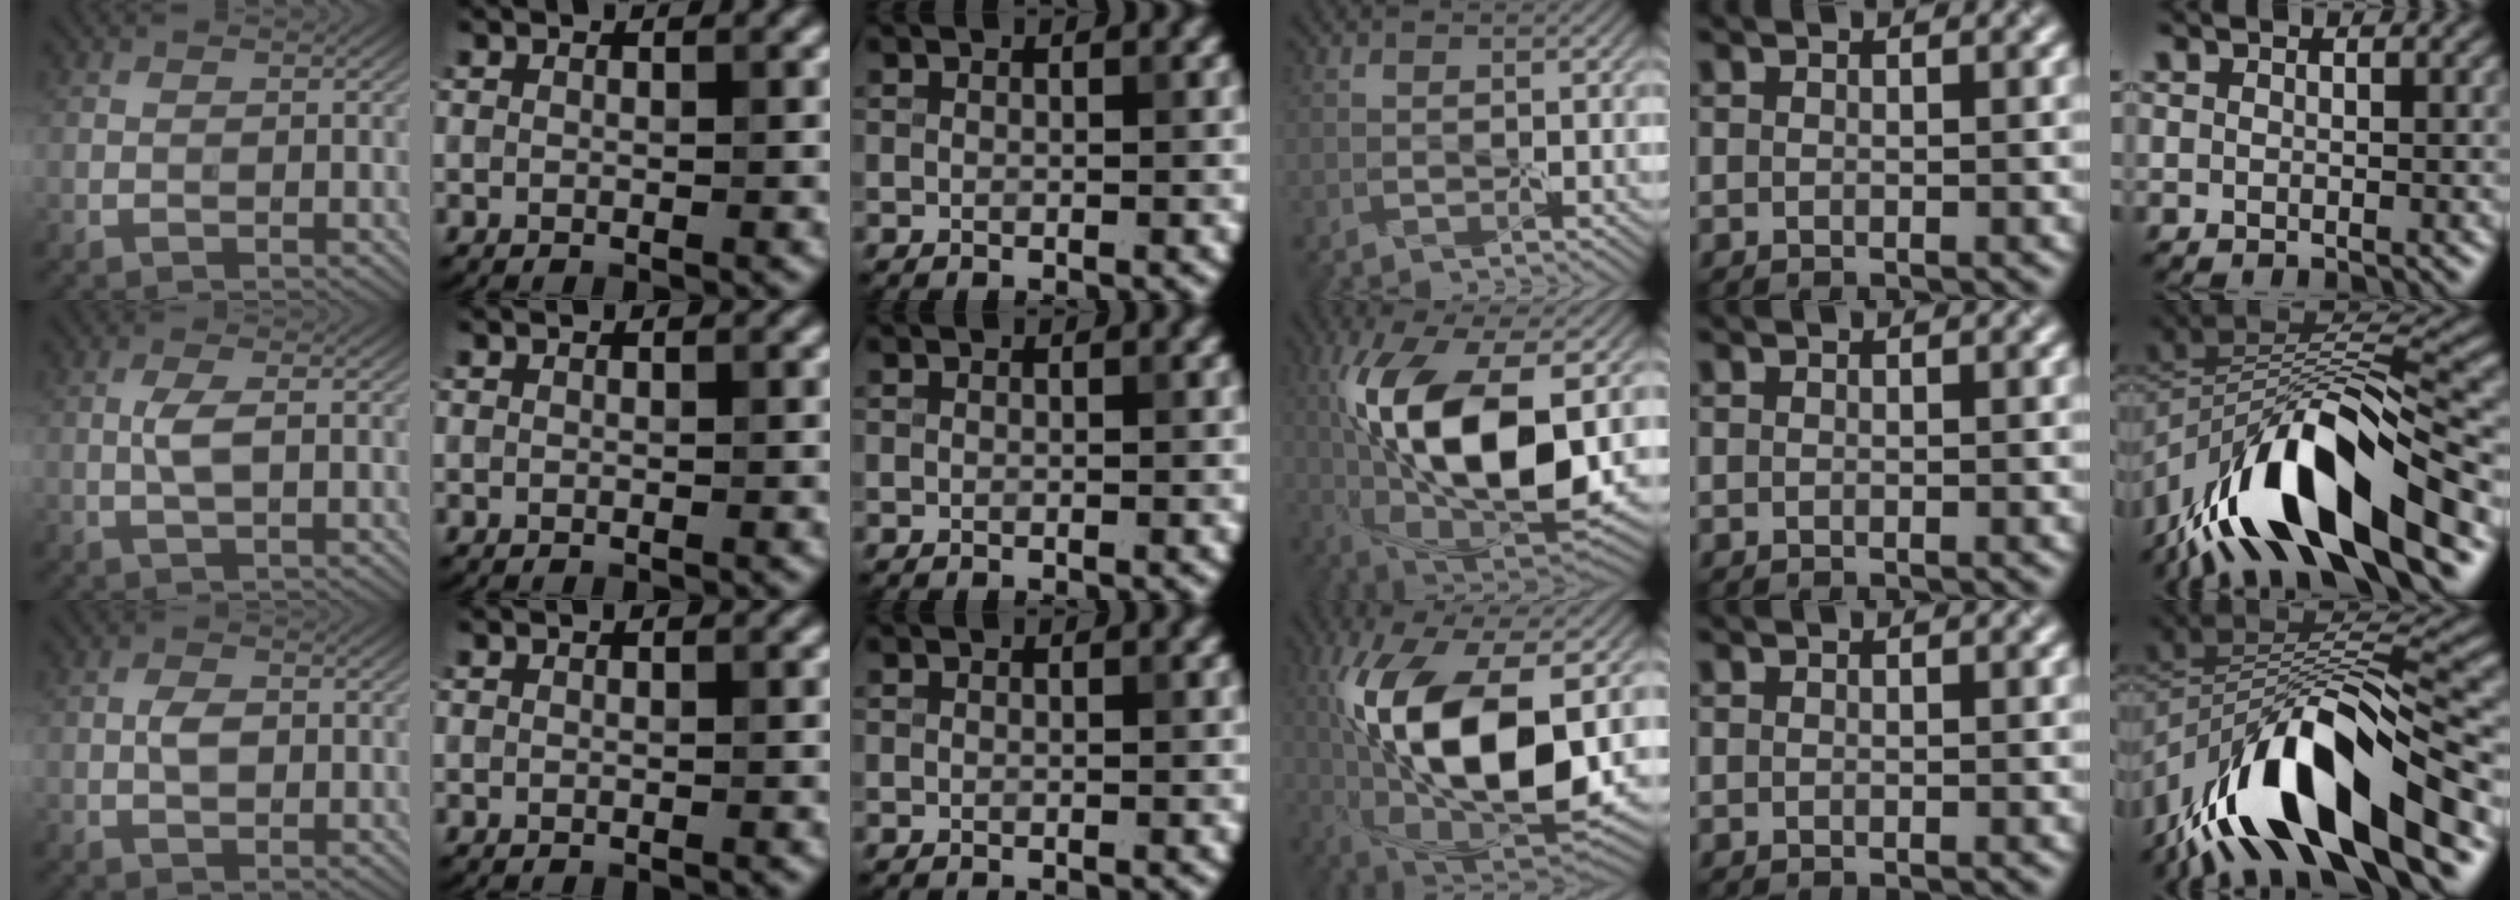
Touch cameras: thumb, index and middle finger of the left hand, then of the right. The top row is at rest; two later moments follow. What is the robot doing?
{"motion": "peel", "object": "sticky note"}